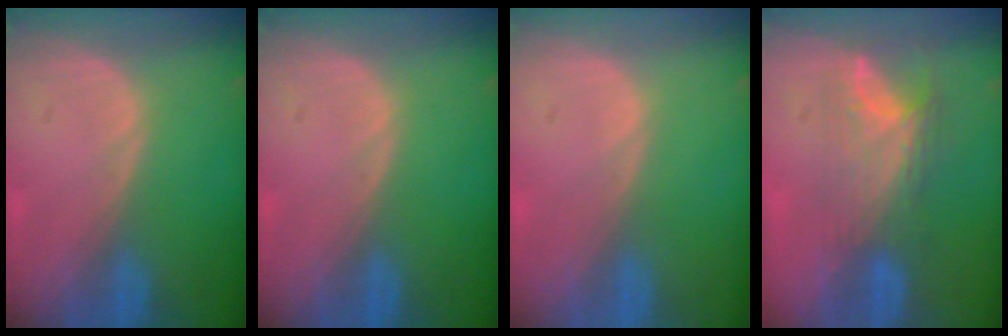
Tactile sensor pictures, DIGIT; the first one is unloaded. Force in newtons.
{"total": 0.0}
{"total": 0.0}
{"total": 8.1, "press": 6.7, "slide": 4.6}